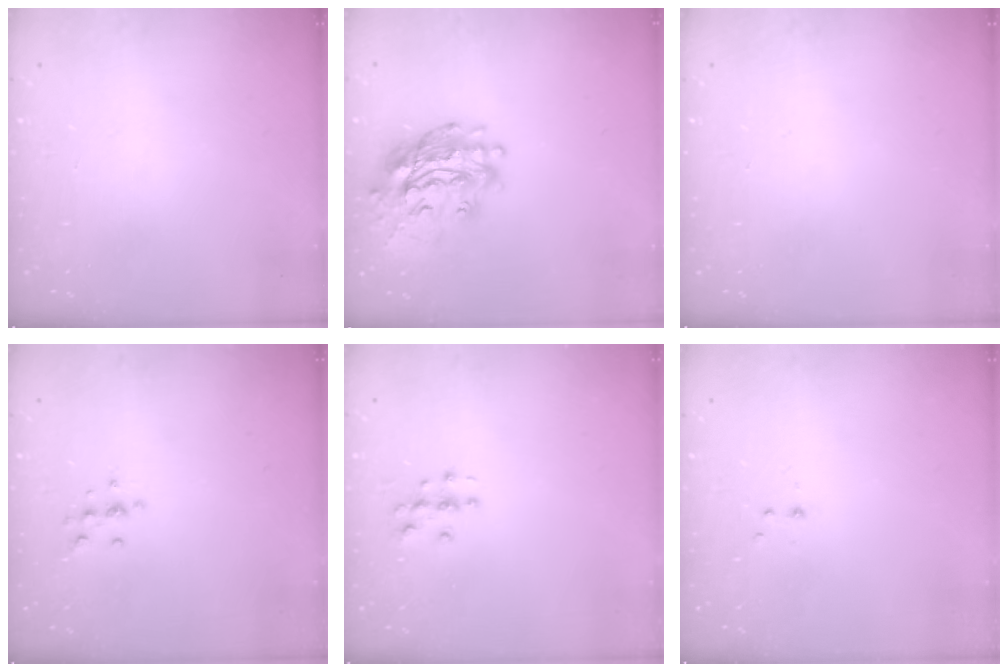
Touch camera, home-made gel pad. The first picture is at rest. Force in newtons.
{"total": 20.0, "press": 19.9, "slide": 2.0}
{"total": 0.0}
{"total": 5.6, "press": 5.6, "slide": 0.6}
{"total": 3.2, "press": 3.2, "slide": 0.1}
{"total": 2.2, "press": 1.9, "slide": 1.0}